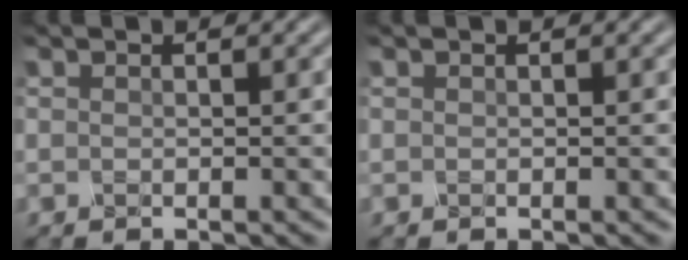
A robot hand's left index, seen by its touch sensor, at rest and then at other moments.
{"total": 0.0}